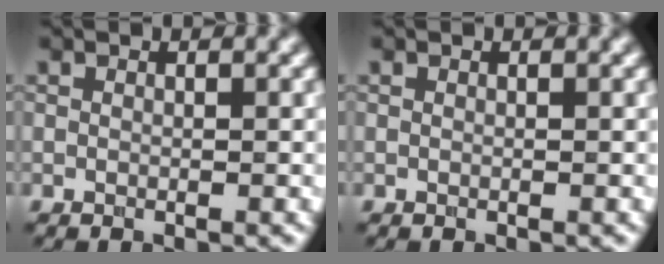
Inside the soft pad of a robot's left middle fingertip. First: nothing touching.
{"total": 0.0}